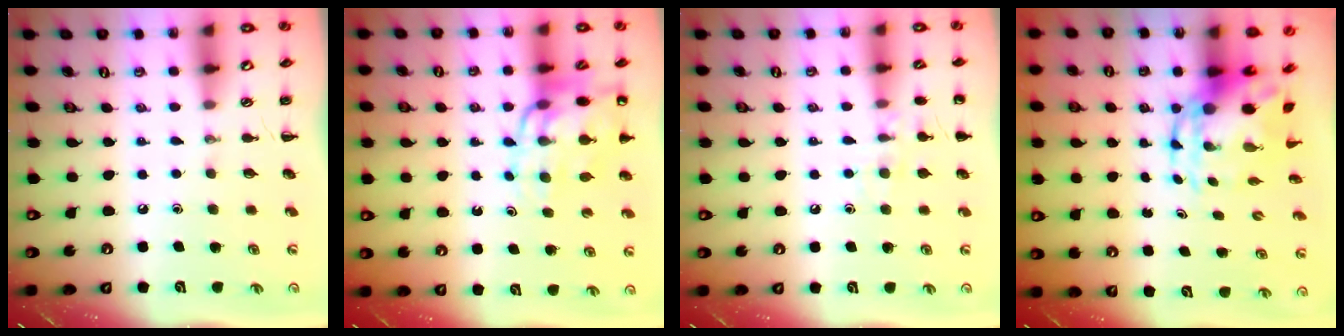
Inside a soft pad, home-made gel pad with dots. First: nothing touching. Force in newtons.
{"total": 13.8, "press": 13.4, "slide": 3.4}
{"total": 8.0, "press": 7.8, "slide": 1.7}
{"total": 7.4, "press": 7.2, "slide": 1.9}